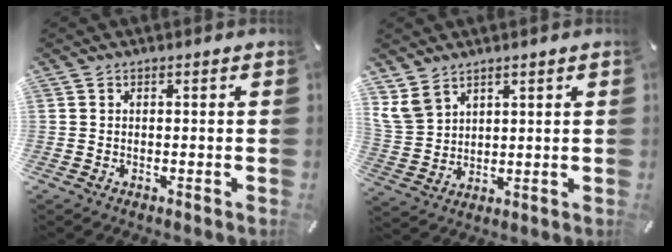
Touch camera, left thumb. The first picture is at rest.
{"total": 6.7, "force": [4.7, 4.6, 1.4], "torque": [-0.055, -0.016, 0.090]}